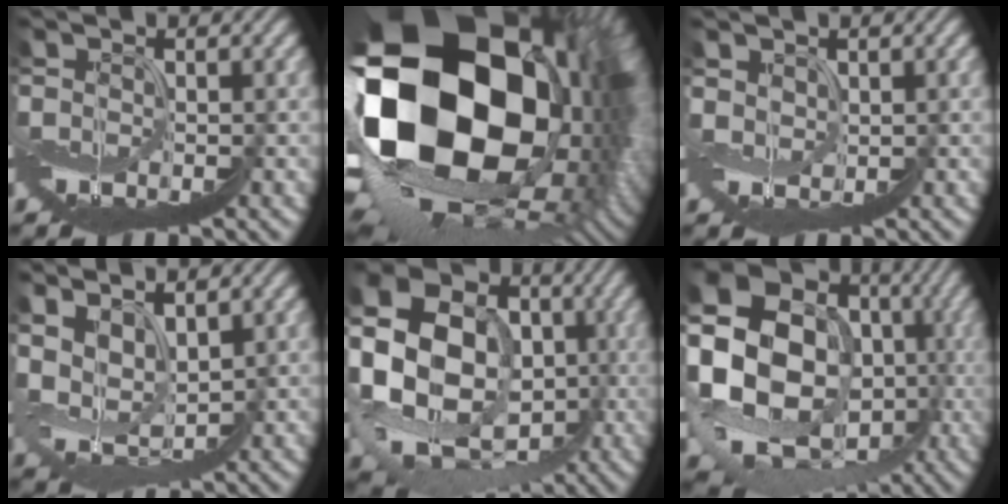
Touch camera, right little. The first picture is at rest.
{"total": 17.6, "force": [0.9, 12.9, 11.9], "torque": [-0.221, -0.036, 0.008]}
{"total": 1.8, "force": [1.4, -0.5, -1.1], "torque": [0.017, 0.011, 0.026]}
{"total": 2.9, "force": [2.4, 0.8, 1.5], "torque": [-0.035, 0.018, 0.039]}
{"total": 13.8, "force": [-1.1, 11.6, 7.3], "torque": [-0.139, -0.001, -0.034]}
{"total": 14.7, "force": [0.2, 12.9, 7.0], "torque": [-0.133, -0.005, 0.005]}